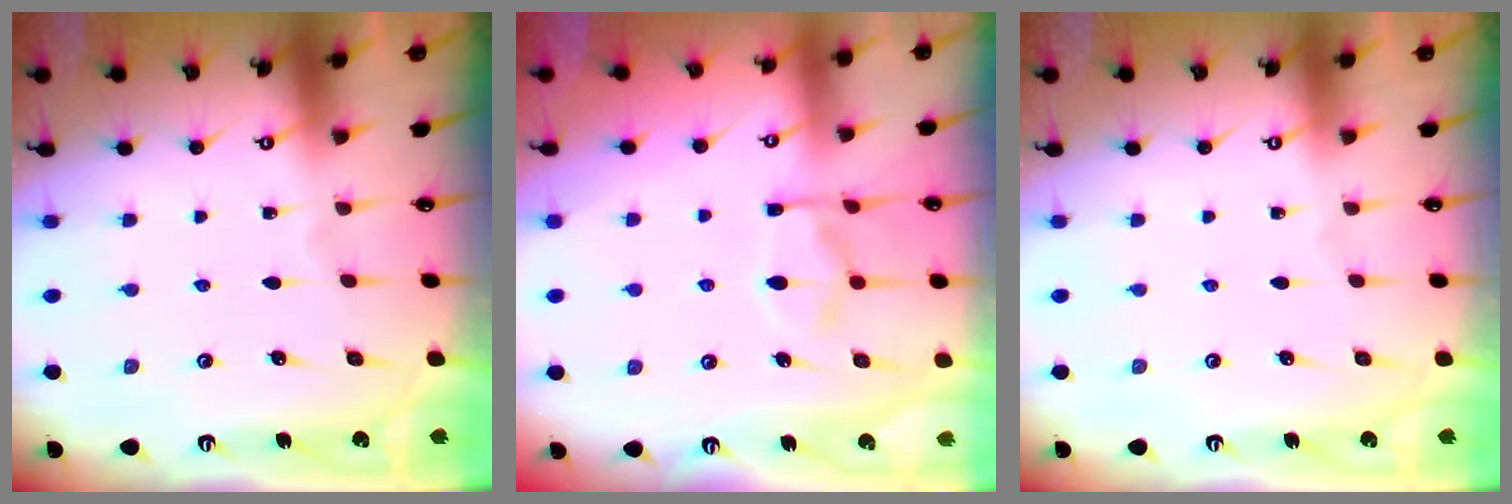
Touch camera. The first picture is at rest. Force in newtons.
{"total": 7.3, "press": 7.1, "slide": 1.6}
{"total": 0.0}